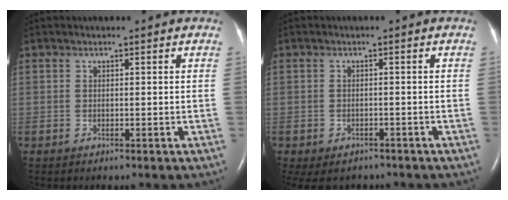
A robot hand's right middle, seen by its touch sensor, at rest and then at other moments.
{"total": 6.2, "force": [-4.8, 3.5, 1.7], "torque": [-0.027, 0.001, -0.061]}